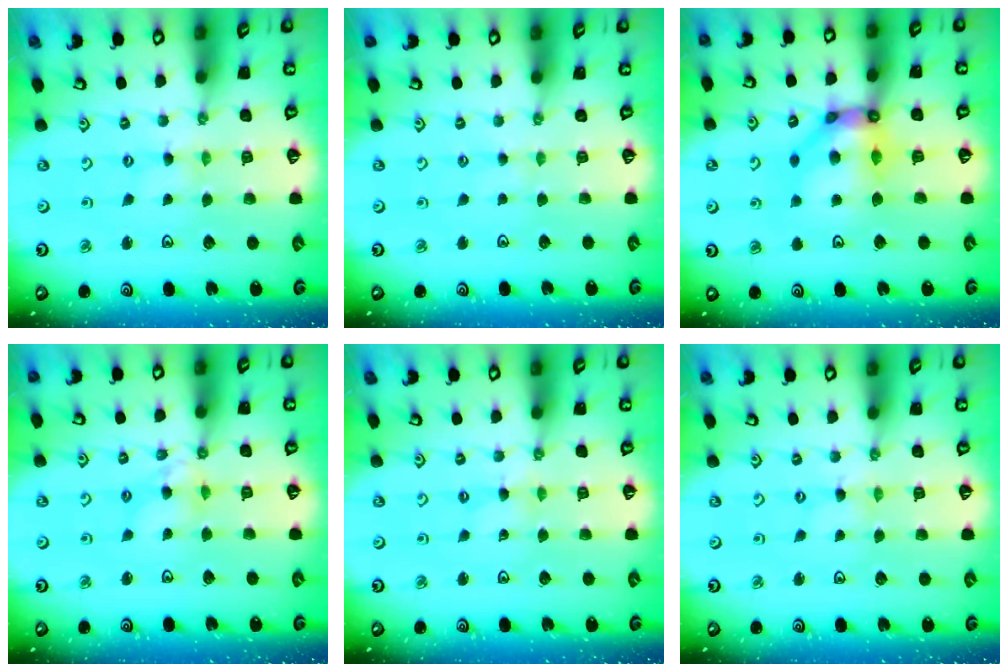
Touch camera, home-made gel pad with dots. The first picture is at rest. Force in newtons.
{"total": 0.6, "press": 0.6, "slide": 0.2}
{"total": 11.4, "press": 11.3, "slide": 1.3}
{"total": 6.7, "press": 6.6, "slide": 0.4}
{"total": 0.0}
{"total": 0.0}